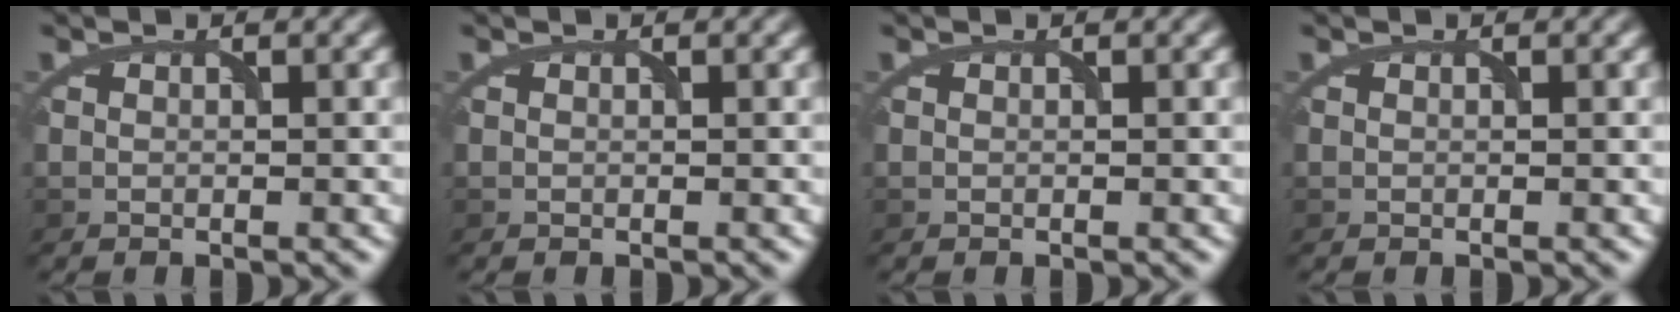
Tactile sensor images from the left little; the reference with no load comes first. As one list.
[{"total": 0.0}, {"total": 0.0}, {"total": 0.0}]